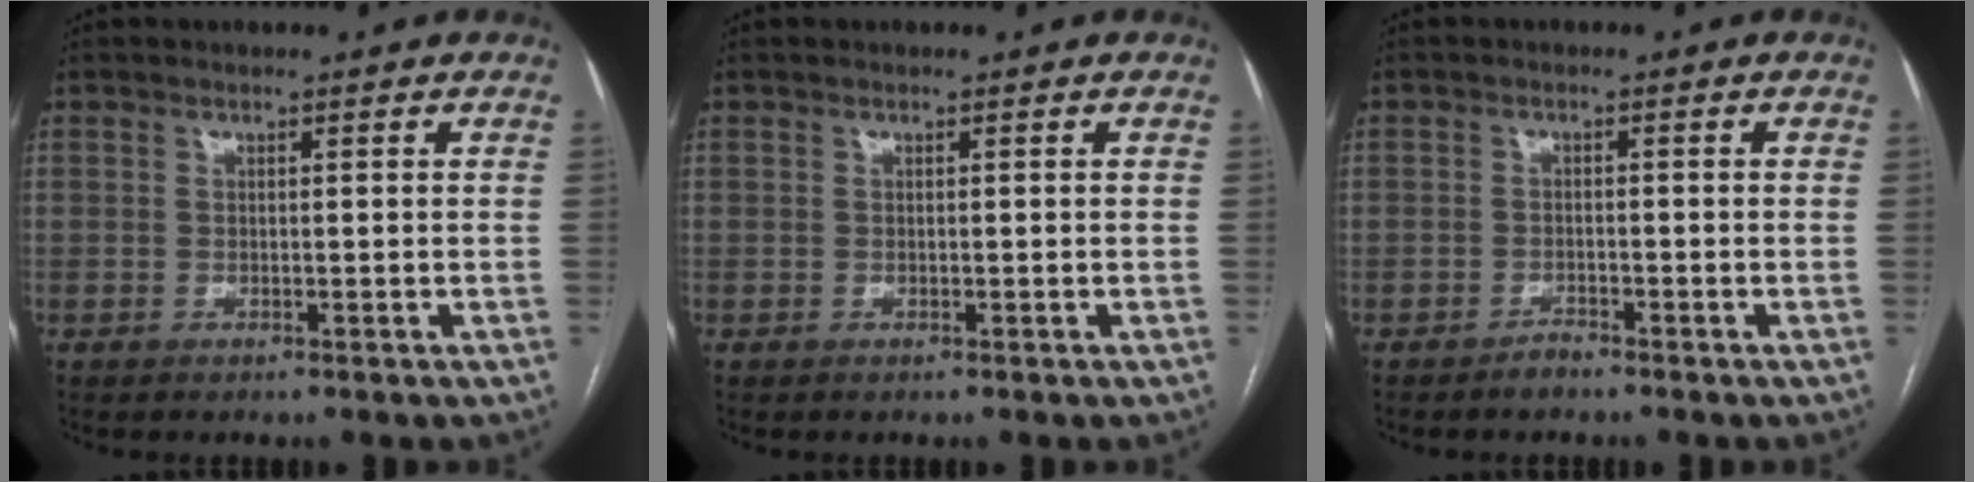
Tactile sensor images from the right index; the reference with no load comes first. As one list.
[{"total": 0.0}, {"total": 1.4, "force": [-1.3, 0.4, 0.2], "torque": [-0.002, 0.002, -0.022]}]